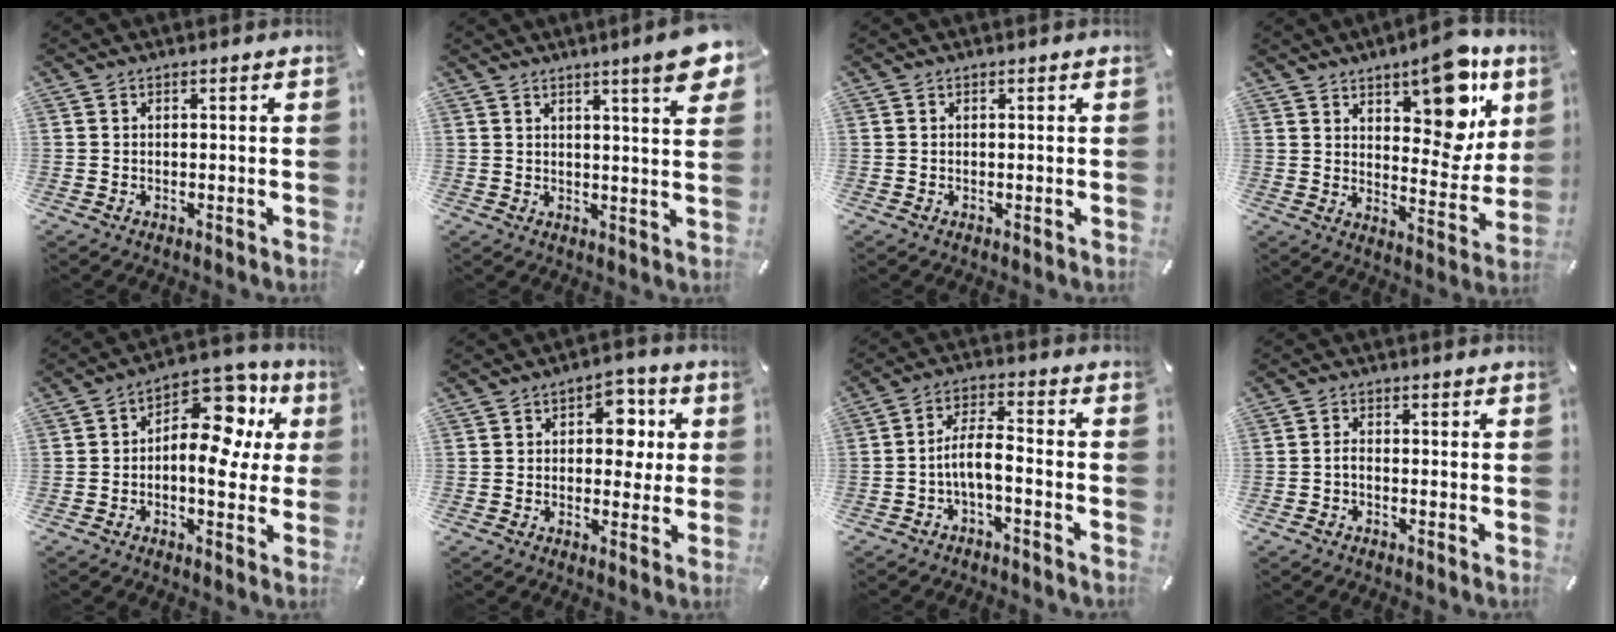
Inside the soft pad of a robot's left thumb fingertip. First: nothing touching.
{"total": 8.7, "force": [5.0, 0.8, 7.1], "torque": [-0.104, -0.029, 0.078]}
{"total": 0.0}
{"total": 15.1, "force": [9.0, 7.3, 9.6], "torque": [-0.102, -0.066, 0.151]}
{"total": 13.2, "force": [3.4, 8.1, 9.8], "torque": [-0.129, -0.035, 0.060]}
{"total": 8.2, "force": [1.3, 5.7, 5.8], "torque": [-0.056, -0.005, 0.011]}
{"total": 6.8, "force": [-3.0, 2.4, 5.6], "torque": [-0.107, 0.011, -0.055]}
{"total": 1.4, "force": [-0.7, 0.5, 1.1], "torque": [-0.024, 0.003, -0.015]}